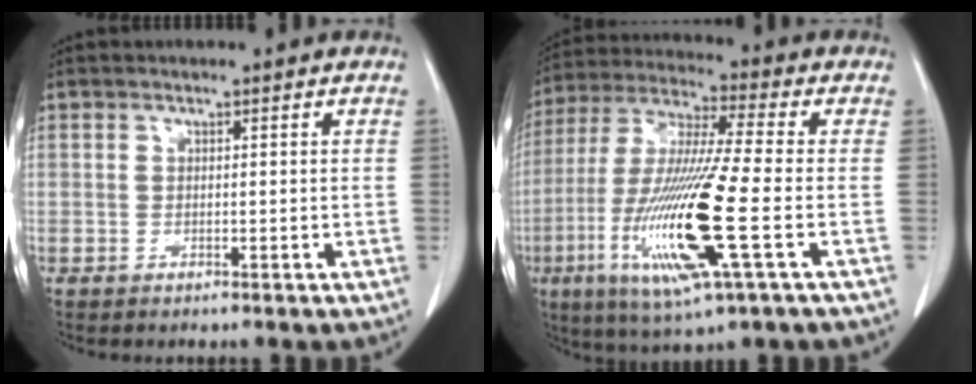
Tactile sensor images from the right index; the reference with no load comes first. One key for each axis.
{"total": 18.1, "fx": -5.0, "fy": 0.6, "fz": 17.4, "tx": -0.366, "ty": -0.023, "tz": -0.095}